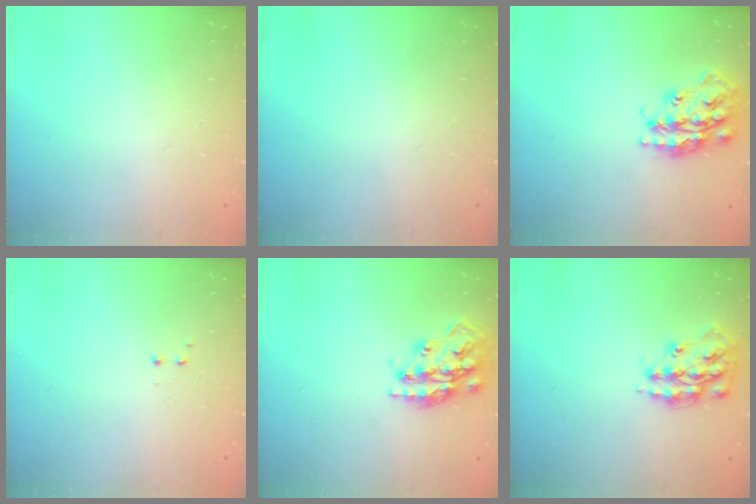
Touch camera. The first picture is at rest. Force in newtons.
{"total": 0.0}
{"total": 20.0, "press": 19.9, "slide": 1.3}
{"total": 1.2, "press": 1.0, "slide": 0.6}
{"total": 17.8, "press": 17.7, "slide": 1.3}
{"total": 15.3, "press": 15.3, "slide": 1.0}